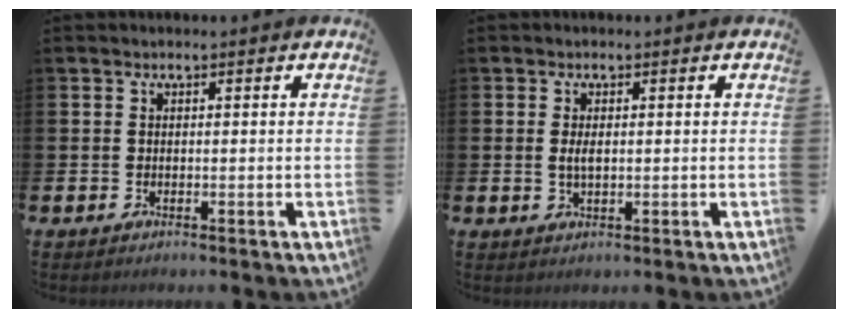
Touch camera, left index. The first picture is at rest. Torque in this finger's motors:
{"motor_torque": [0.52, 0.13, 0.01, 0.08]}